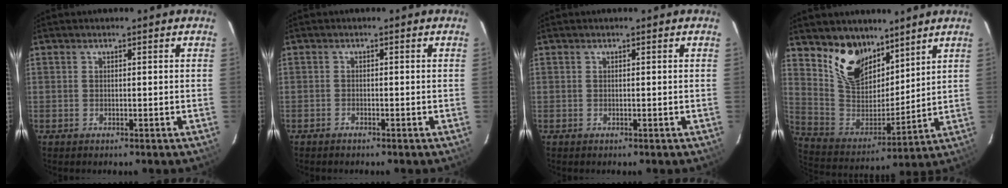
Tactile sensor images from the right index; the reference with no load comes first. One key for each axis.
{"total": 0.7, "fx": -0.7, "fy": 0.1, "fz": 0.2, "tx": -0.006, "ty": 0.002, "tz": -0.016}
{"total": 0.0}
{"total": 14.0, "fx": 9.8, "fy": 7.7, "fz": 6.3, "tx": -0.131, "ty": -0.005, "tz": 0.197}